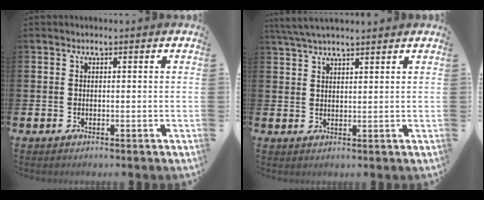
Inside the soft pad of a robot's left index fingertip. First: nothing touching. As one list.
[{"total": 4.1, "force": [3.8, 0.6, 1.6], "torque": [-0.043, -0.005, 0.071]}]